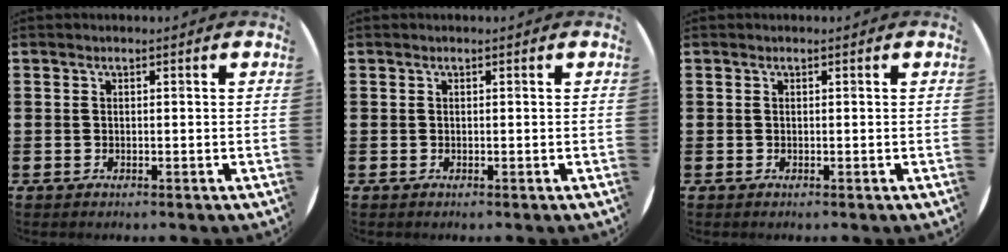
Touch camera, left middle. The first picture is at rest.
{"total": 0.0}
{"total": 0.0}